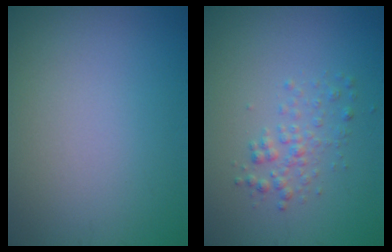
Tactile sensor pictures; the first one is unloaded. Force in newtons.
{"total": 1.8, "press": 1.8, "slide": 0.0}